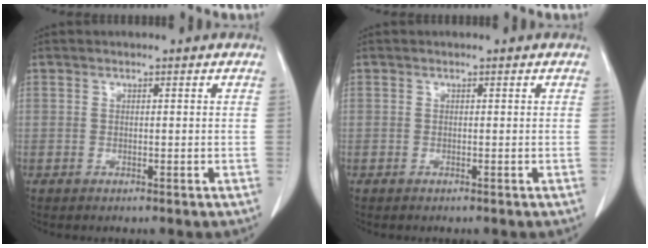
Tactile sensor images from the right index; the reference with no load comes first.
{"total": 0.0}